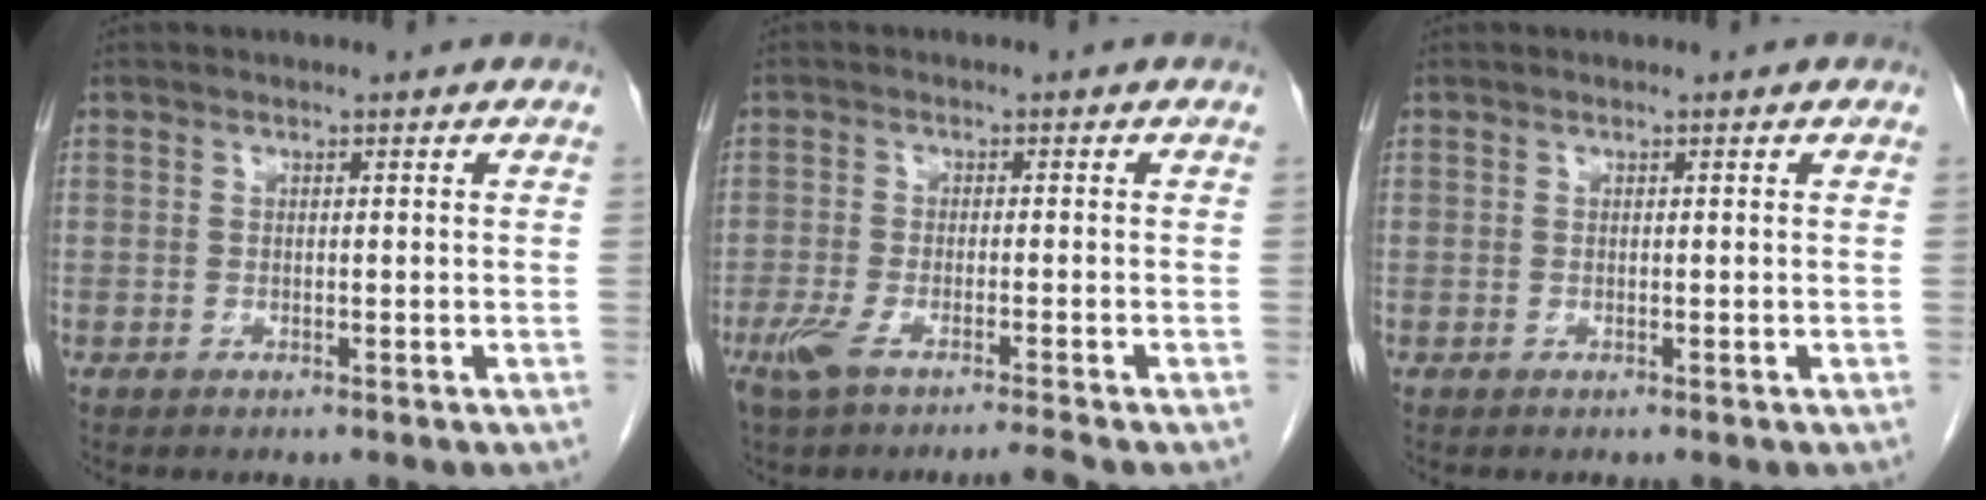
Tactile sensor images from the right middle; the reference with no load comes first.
{"total": 5.2, "force": [-3.9, -0.1, 3.5], "torque": [-0.065, -0.010, -0.074]}
{"total": 0.0}